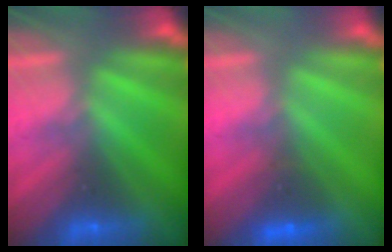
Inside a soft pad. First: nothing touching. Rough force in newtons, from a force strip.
{"total": 1.7}